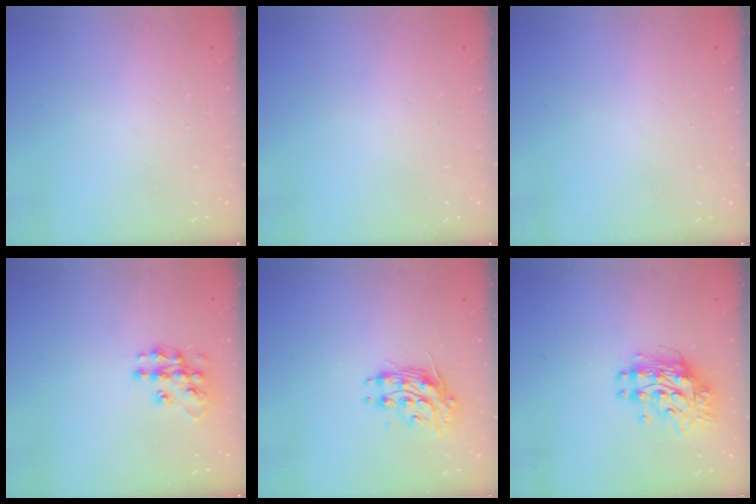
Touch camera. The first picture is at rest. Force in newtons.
{"total": 0.0}
{"total": 0.0}
{"total": 12.6, "press": 12.6, "slide": 0.8}
{"total": 10.9, "press": 10.9, "slide": 0.5}
{"total": 10.4, "press": 10.4, "slide": 0.9}